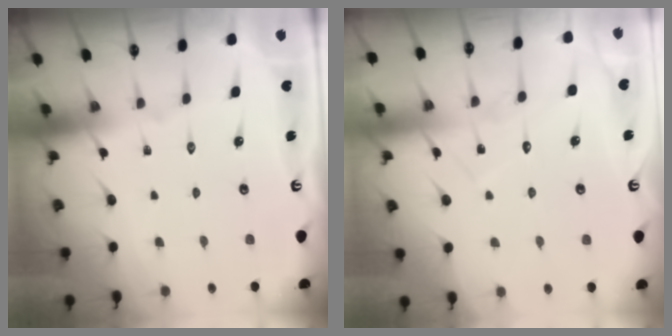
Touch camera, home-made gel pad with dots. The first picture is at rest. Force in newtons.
{"total": 7.2, "press": 7.2, "slide": 0.6}